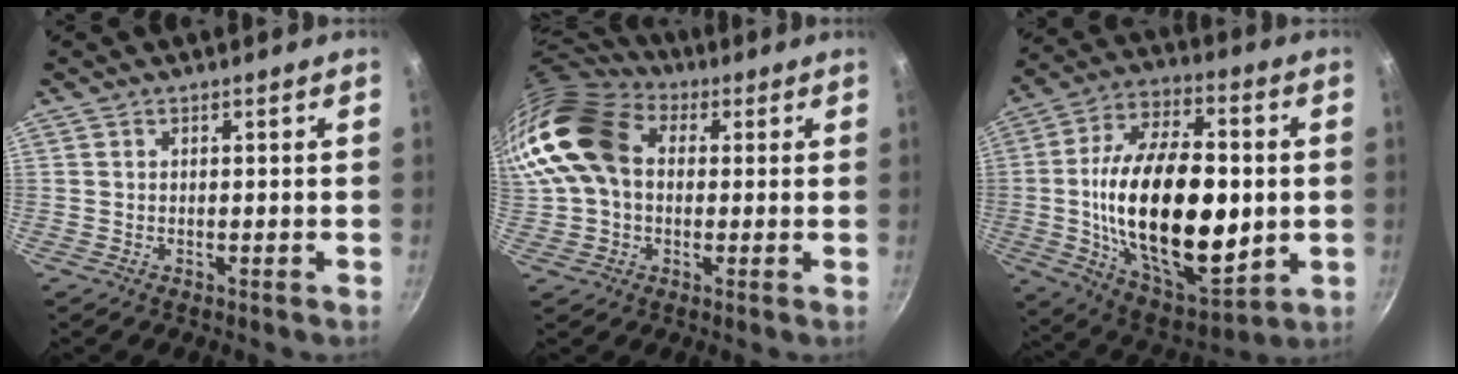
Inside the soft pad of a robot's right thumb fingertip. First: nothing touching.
{"total": 17.3, "force": [2.4, 12.8, 11.3], "torque": [-0.216, 0.033, 0.030]}
{"total": 29.9, "force": [-1.0, 15.9, 25.2], "torque": [-0.421, 0.000, -0.011]}